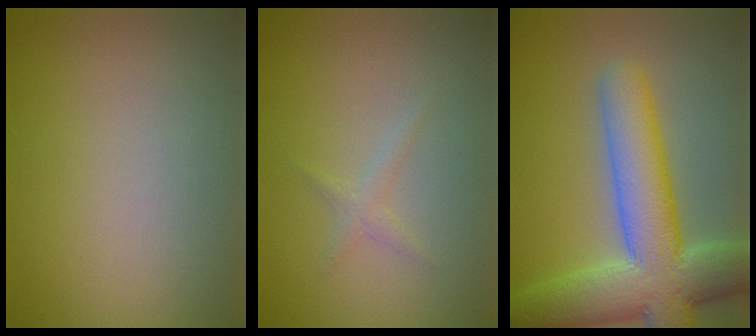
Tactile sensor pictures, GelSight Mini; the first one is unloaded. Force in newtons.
{"total": 1.0, "press": 1.0, "slide": 0.1}
{"total": 10.3, "press": 10.3, "slide": 0.7}